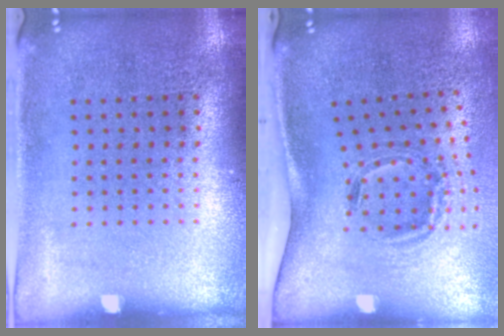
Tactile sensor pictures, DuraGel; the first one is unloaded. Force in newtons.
{"total": 2.0, "press": 1.3, "slide": 1.5}